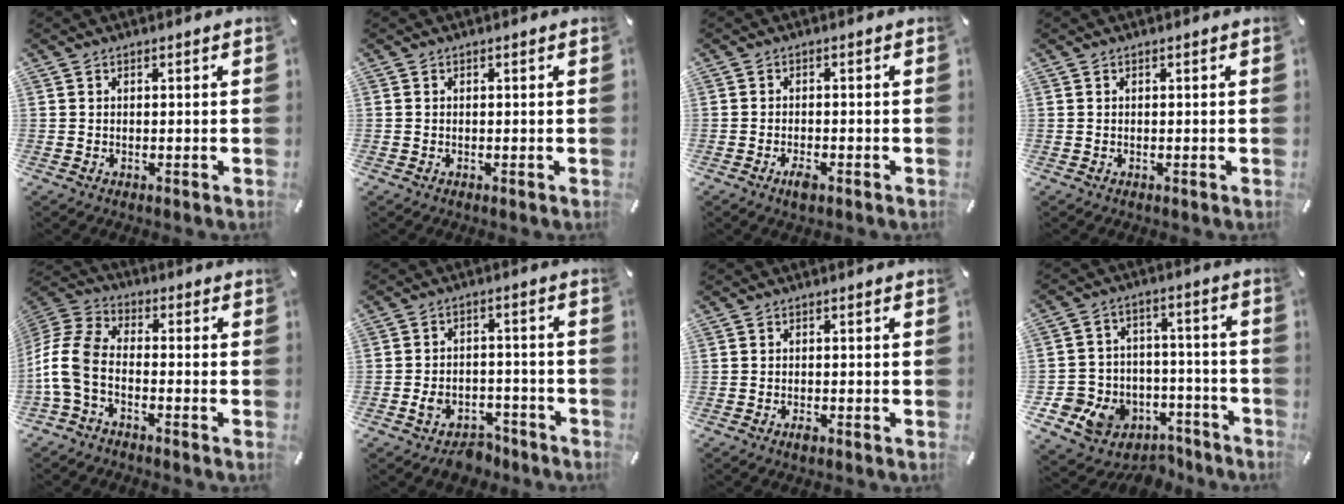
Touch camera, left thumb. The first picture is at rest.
{"total": 0.0}
{"total": 2.7, "force": [-1.6, 1.1, 1.9], "torque": [-0.045, 0.000, -0.032]}
{"total": 0.0}
{"total": 9.3, "force": [-3.9, 5.5, 6.4], "torque": [-0.162, 0.002, -0.077]}
{"total": 5.7, "force": [-4.0, 3.5, 2.1], "torque": [-0.033, 0.027, -0.072]}
{"total": 1.0, "force": [-0.6, 0.5, 0.7], "torque": [-0.015, 0.000, -0.011]}
{"total": 11.2, "force": [-5.5, 9.5, 2.2], "torque": [-0.024, 0.036, -0.083]}